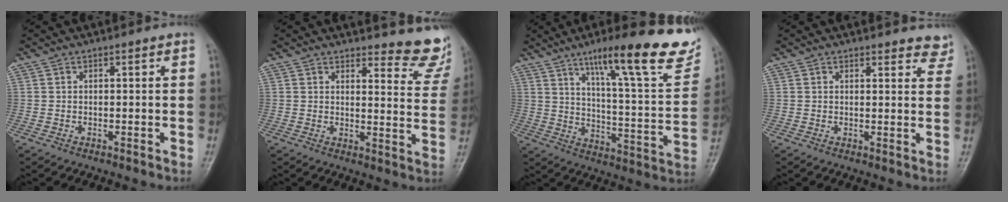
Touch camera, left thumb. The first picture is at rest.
{"total": 10.1, "force": [9.3, 2.7, 2.8], "torque": [-0.001, -0.091, 0.088]}
{"total": 24.4, "force": [15.2, 4.9, 18.5], "torque": [-0.234, -0.054, 0.224]}
{"total": 4.7, "force": [4.3, 1.6, 0.6], "torque": [0.026, -0.026, 0.030]}